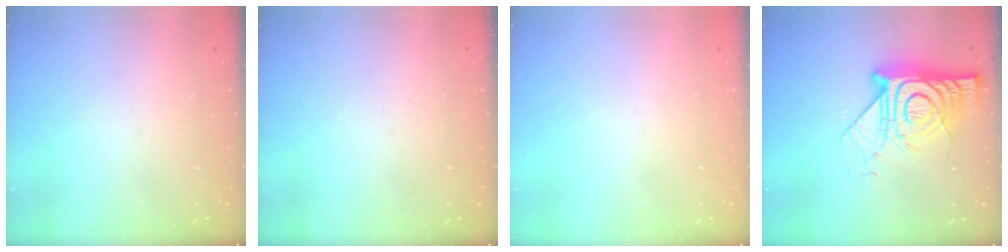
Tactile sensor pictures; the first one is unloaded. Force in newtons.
{"total": 0.0}
{"total": 1.9, "press": 1.9, "slide": 0.1}
{"total": 17.3, "press": 17.2, "slide": 1.2}